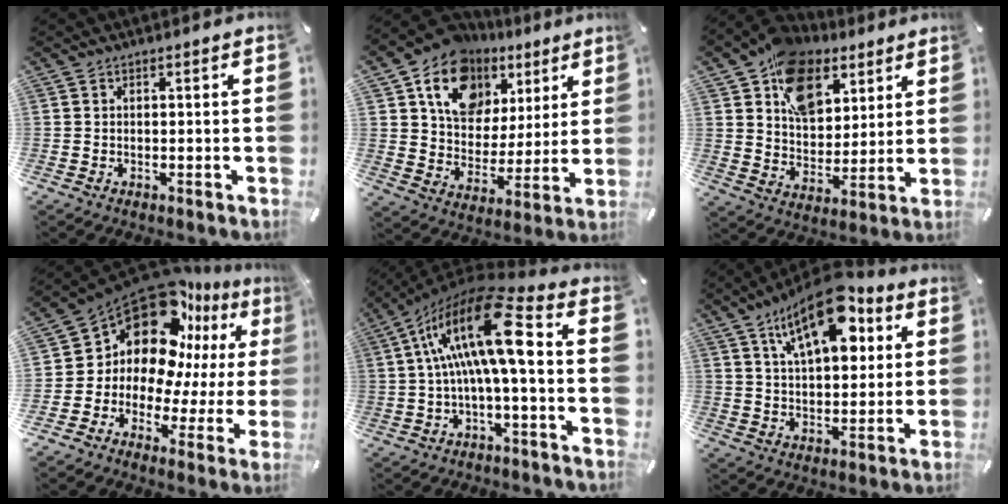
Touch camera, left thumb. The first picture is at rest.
{"total": 14.8, "force": [7.8, 11.4, 5.2], "torque": [-0.088, -0.042, 0.147]}
{"total": 15.3, "force": [8.6, 10.8, 6.6], "torque": [-0.121, -0.048, 0.162]}
{"total": 16.5, "force": [10.0, 10.8, 7.4], "torque": [-0.157, -0.106, 0.175]}
{"total": 20.1, "force": [2.9, 6.7, 18.7], "torque": [-0.348, -0.002, 0.044]}
{"total": 17.6, "force": [8.9, 8.7, 12.5], "torque": [-0.190, -0.031, 0.149]}